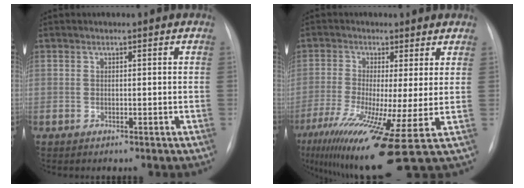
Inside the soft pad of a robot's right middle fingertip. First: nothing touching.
{"total": 15.6, "force": [-6.6, 0.3, 14.1], "torque": [-0.251, -0.036, -0.110]}